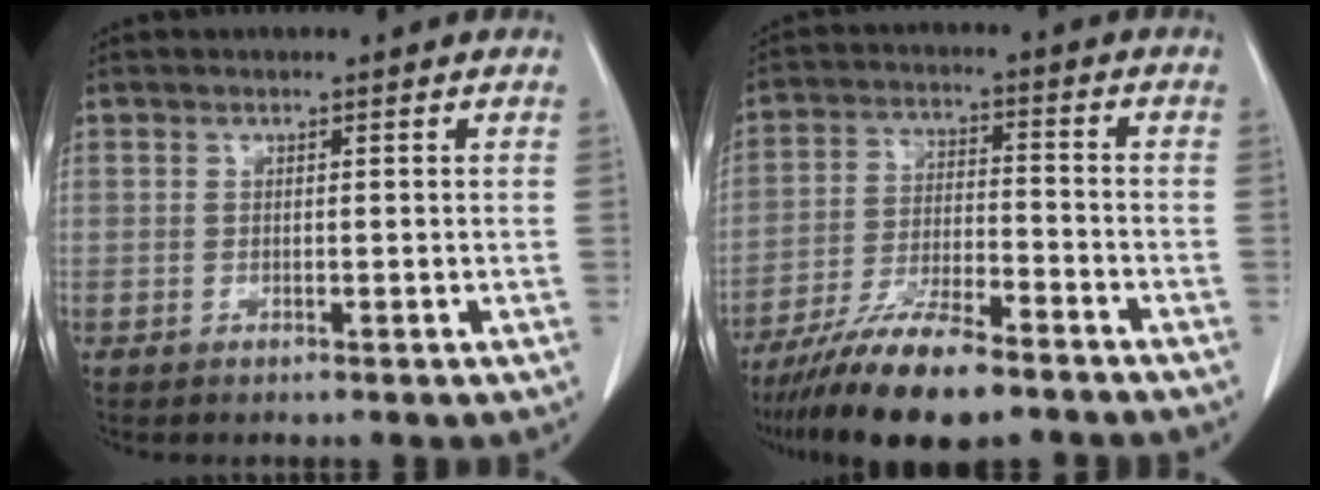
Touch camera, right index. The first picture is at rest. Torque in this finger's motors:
{"motor_torque": [0.86, -1.01, 0.79, 0.21]}